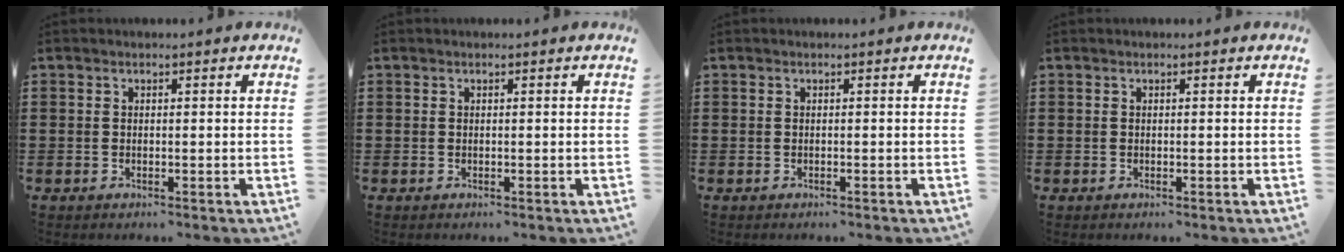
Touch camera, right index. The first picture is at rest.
{"total": 0.0}
{"total": 0.0}
{"total": 0.0}